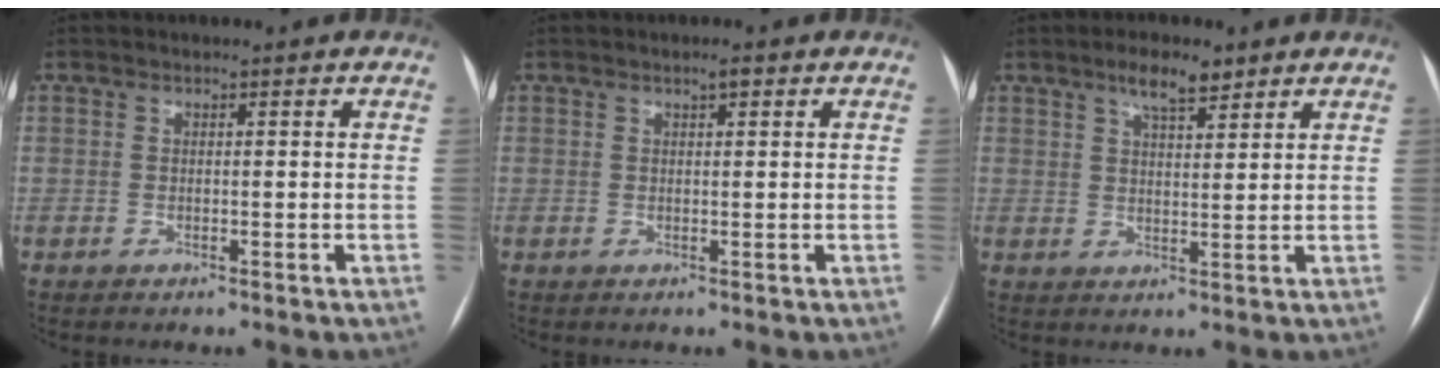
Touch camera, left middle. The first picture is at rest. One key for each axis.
{"total": 1.0, "fx": 0.6, "fy": 0.3, "fz": 0.8, "tx": -0.013, "ty": 0.002, "tz": 0.009}
{"total": 4.9, "fx": 3.4, "fy": 1.4, "fz": 3.2, "tx": -0.056, "ty": 0.006, "tz": 0.057}